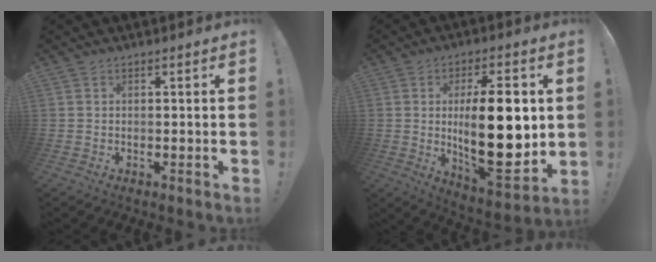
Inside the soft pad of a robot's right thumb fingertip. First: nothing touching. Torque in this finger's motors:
{"motor_torque": [2.55, 2.46, 2.21, 0.03, 0.16]}